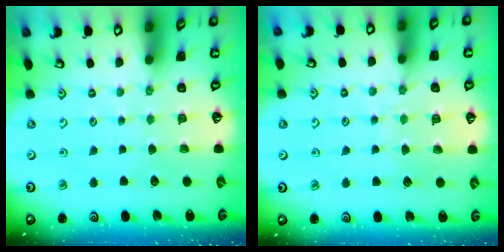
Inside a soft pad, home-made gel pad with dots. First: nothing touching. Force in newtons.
{"total": 5.3, "press": 5.3, "slide": 0.7}